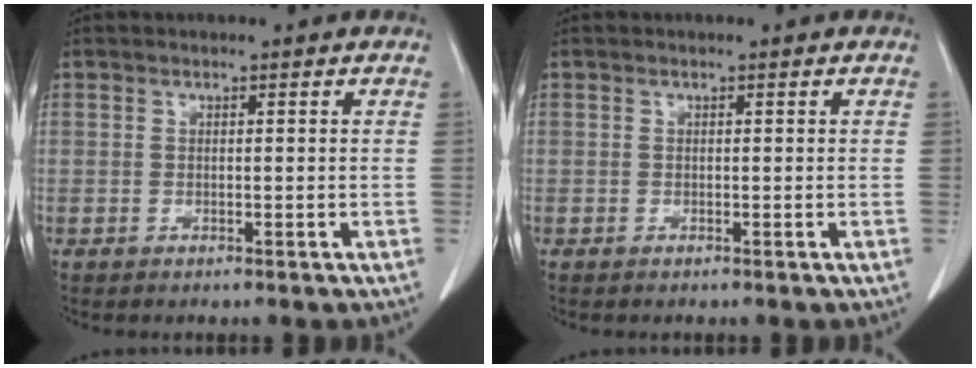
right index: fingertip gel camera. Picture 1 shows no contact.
{"total": 0.0}